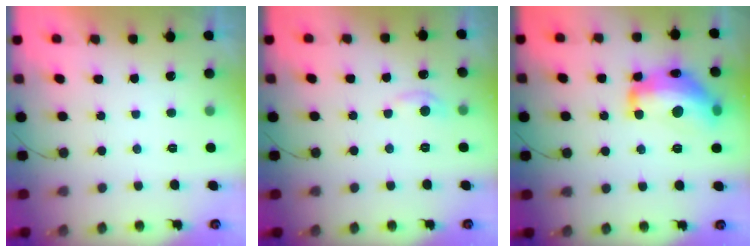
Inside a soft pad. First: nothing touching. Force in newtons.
{"total": 6.1, "press": 6.1, "slide": 0.8}
{"total": 18.4, "press": 18.3, "slide": 1.2}